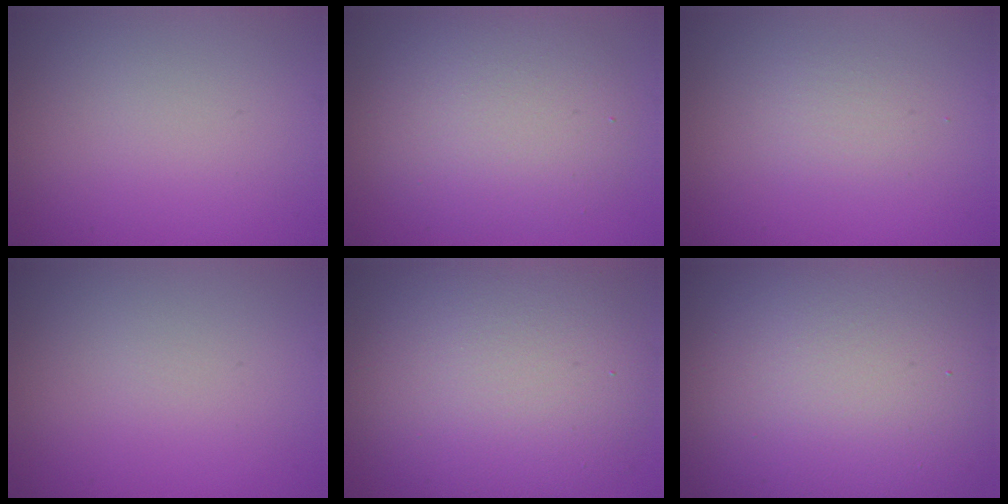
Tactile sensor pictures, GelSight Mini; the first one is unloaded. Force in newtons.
{"total": 5.5, "press": 5.5, "slide": 0.2}
{"total": 1.3, "press": 1.3, "slide": 0.1}
{"total": 0.0}
{"total": 10.9, "press": 10.8, "slide": 1.1}
{"total": 18.4, "press": 18.4, "slide": 1.2}